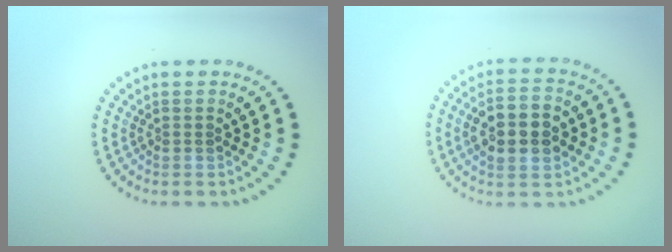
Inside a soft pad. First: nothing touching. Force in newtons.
{"total": 5.6, "press": 5.6, "slide": 0.5}